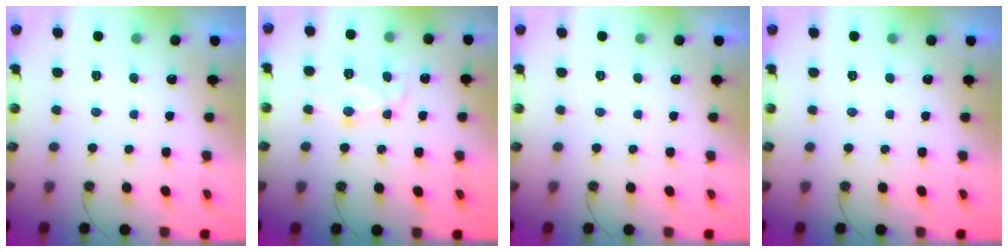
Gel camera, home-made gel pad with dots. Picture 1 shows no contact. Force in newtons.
{"total": 12.0, "press": 11.9, "slide": 1.3}
{"total": 0.0}
{"total": 0.0}